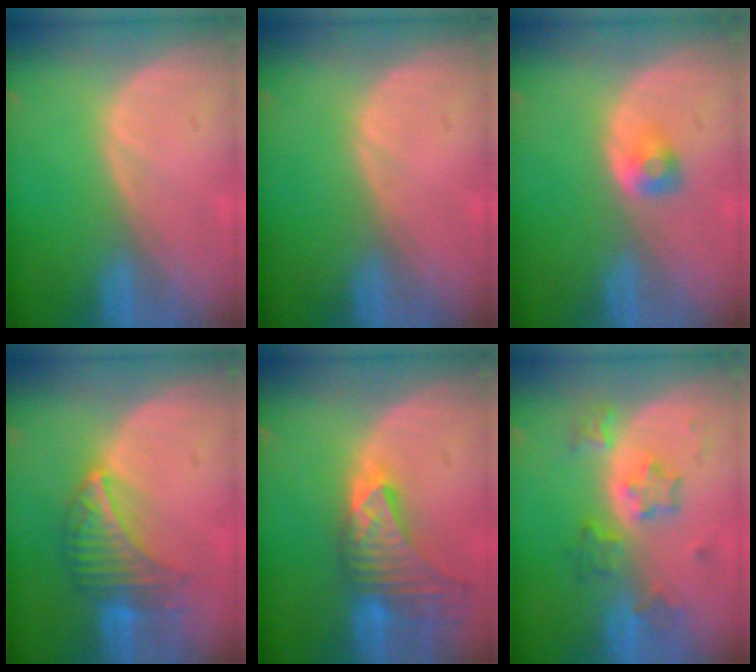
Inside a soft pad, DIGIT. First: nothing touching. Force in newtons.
{"total": 0.0}
{"total": 2.3, "press": 2.2, "slide": 0.7}
{"total": 6.7, "press": 6.6, "slide": 1.2}
{"total": 9.1, "press": 8.2, "slide": 3.9}
{"total": 6.2, "press": 5.9, "slide": 1.7}